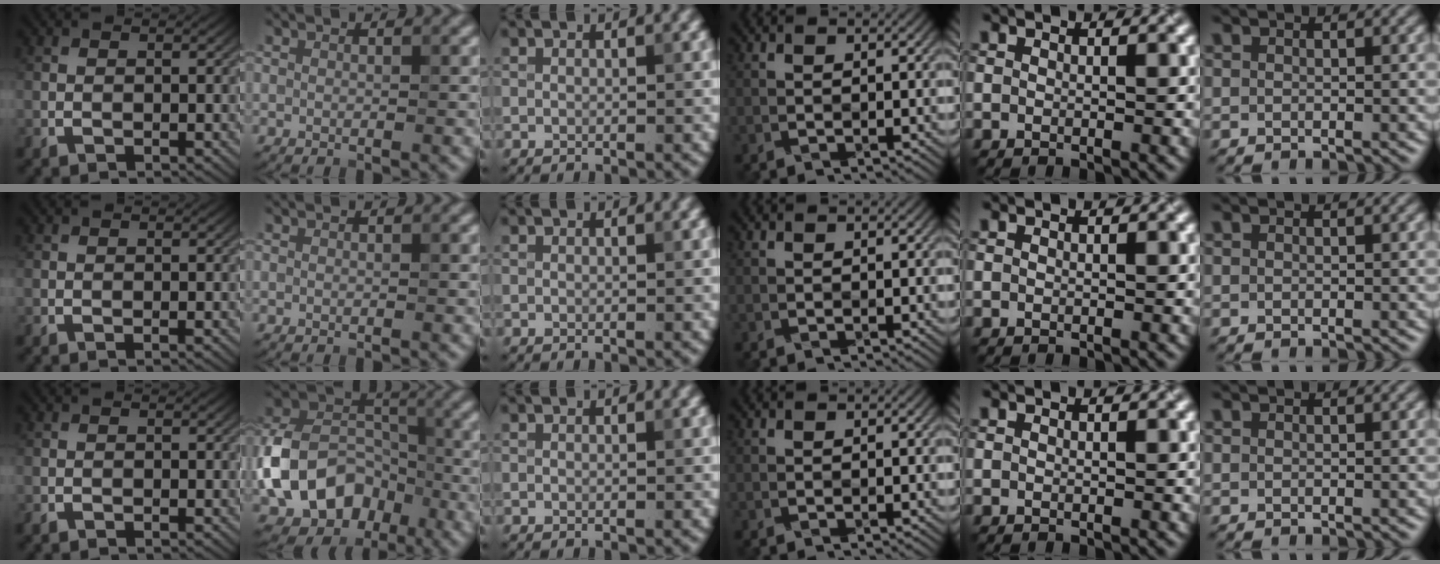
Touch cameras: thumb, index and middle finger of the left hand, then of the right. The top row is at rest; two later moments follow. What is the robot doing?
{"motion": "wrap", "object": "cellophane"}